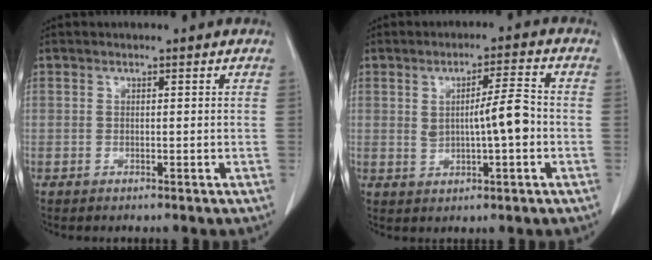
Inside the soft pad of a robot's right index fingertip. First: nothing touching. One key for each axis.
{"total": 6.0, "fx": -0.1, "fy": 0.9, "fz": 6.0, "tx": -0.096, "ty": 0.008, "tz": 0.000}